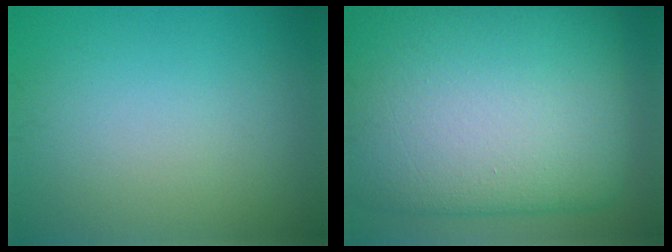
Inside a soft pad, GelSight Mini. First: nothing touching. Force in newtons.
{"total": 20.2, "press": 20.2, "slide": 0.3}